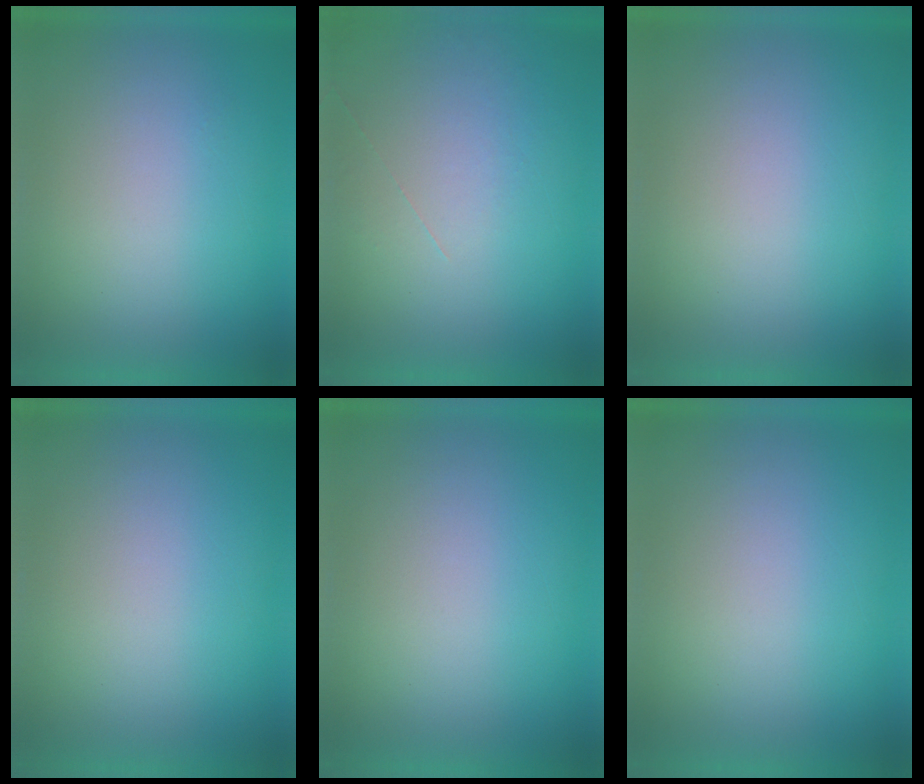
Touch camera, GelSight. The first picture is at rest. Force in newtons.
{"total": 1.1}
{"total": 0.0}
{"total": 0.0}
{"total": 0.0}
{"total": 0.0}